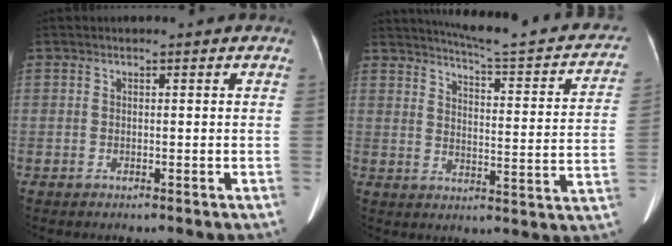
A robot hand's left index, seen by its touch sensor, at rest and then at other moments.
{"total": 21.3, "force": [18.5, 3.1, 10.1], "torque": [-0.129, -0.031, 0.216]}